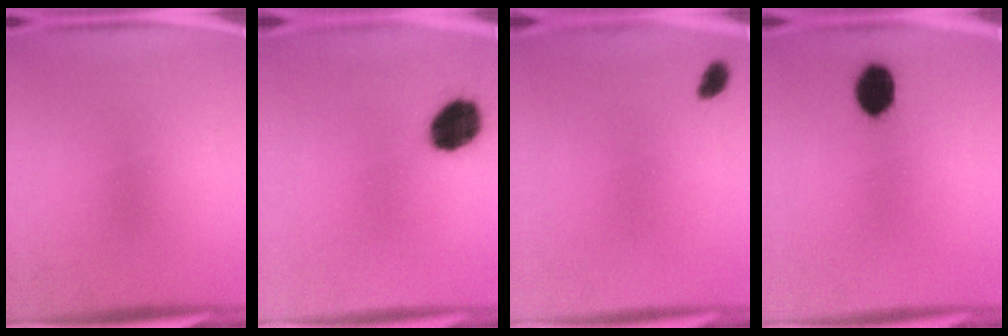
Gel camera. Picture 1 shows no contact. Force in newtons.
{"total": 11.1}
{"total": 1.8}
{"total": 7.0}